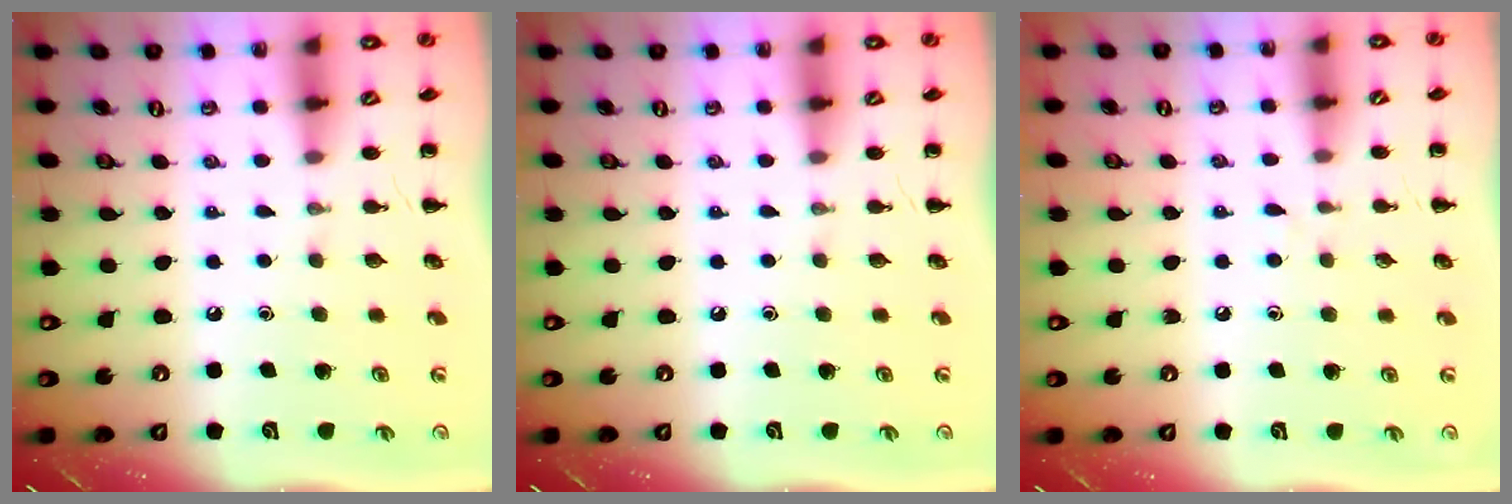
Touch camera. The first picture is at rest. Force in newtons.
{"total": 0.0}
{"total": 2.8, "press": 2.4, "slide": 1.4}